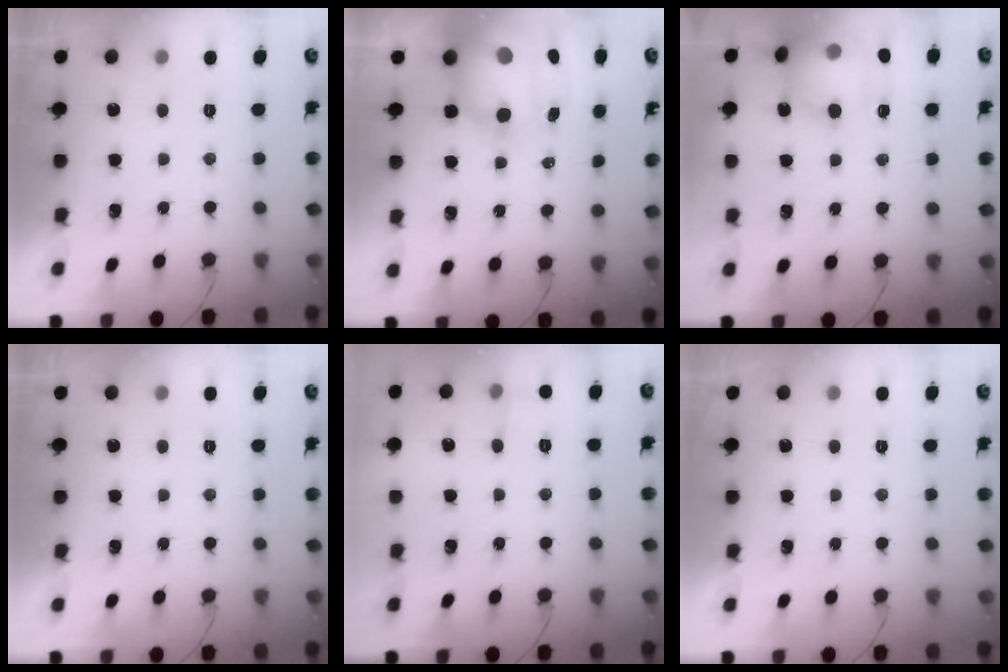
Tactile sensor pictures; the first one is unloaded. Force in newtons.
{"total": 15.5, "press": 15.0, "slide": 3.7}
{"total": 13.8, "press": 13.6, "slide": 2.1}
{"total": 0.0}
{"total": 6.2, "press": 6.0, "slide": 1.5}
{"total": 0.0}